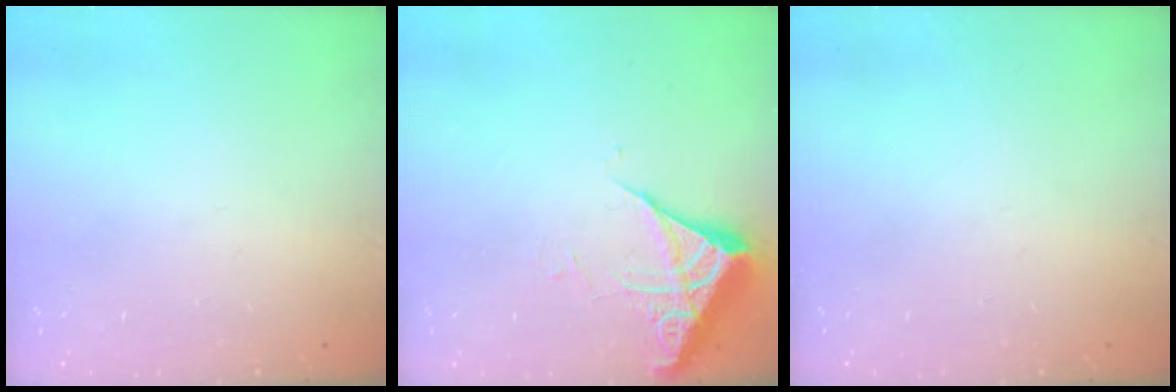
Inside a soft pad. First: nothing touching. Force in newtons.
{"total": 5.4, "press": 5.3, "slide": 0.6}
{"total": 0.0}